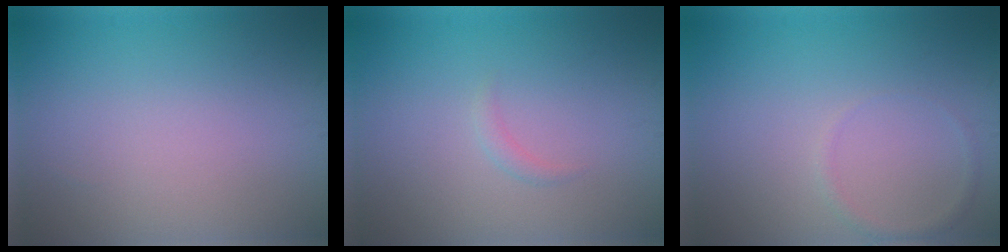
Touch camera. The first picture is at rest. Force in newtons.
{"total": 0.8, "press": 0.8, "slide": 0.1}
{"total": 0.8, "press": 0.8, "slide": 0.0}